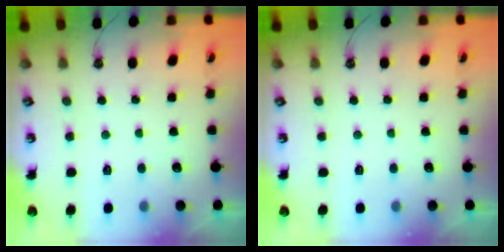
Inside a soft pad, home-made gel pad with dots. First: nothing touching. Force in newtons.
{"total": 0.0}